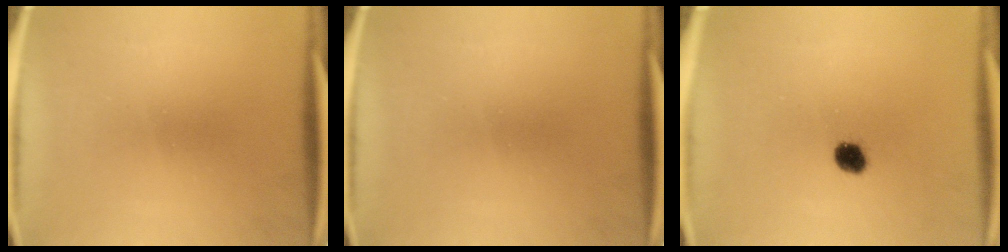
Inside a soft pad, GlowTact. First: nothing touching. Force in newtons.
{"total": 0.0}
{"total": 3.5}